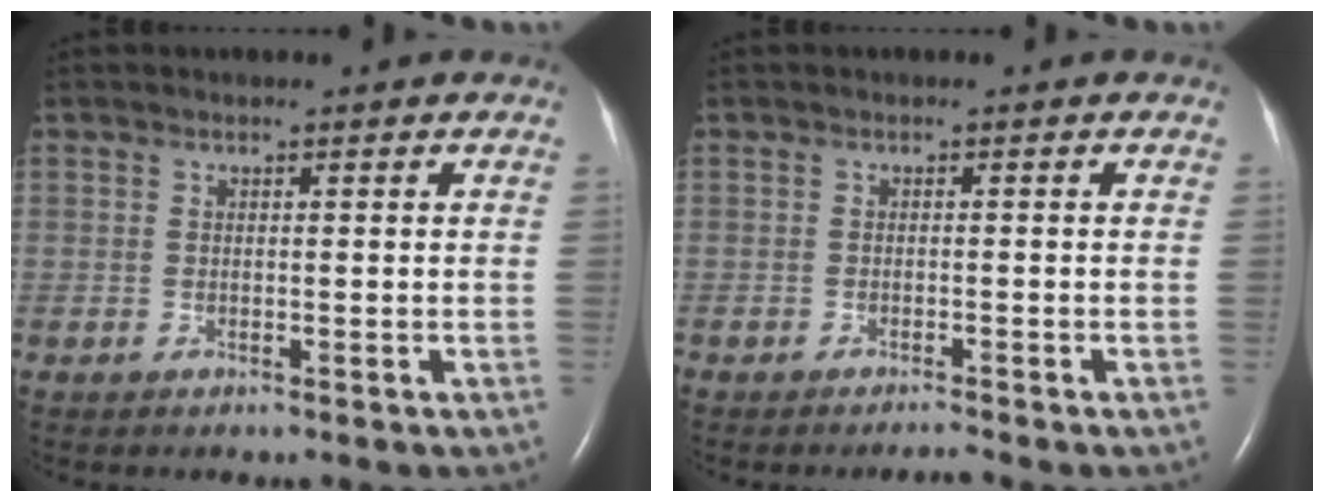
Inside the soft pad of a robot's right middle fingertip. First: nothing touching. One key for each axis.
{"total": 1.0, "fx": -1.0, "fy": -0.1, "fz": 0.2, "tx": -0.010, "ty": -0.006, "tz": -0.015}